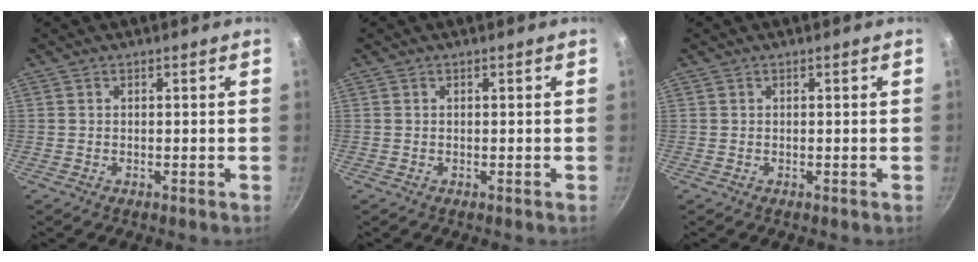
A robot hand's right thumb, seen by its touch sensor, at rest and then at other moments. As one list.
[{"total": 0.0}, {"total": 0.0}]